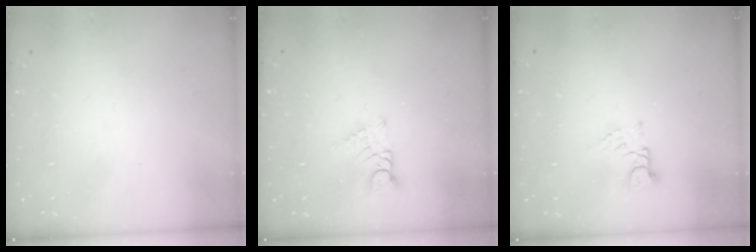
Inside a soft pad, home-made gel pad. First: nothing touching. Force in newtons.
{"total": 2.9, "press": 2.9, "slide": 0.3}
{"total": 3.1, "press": 3.1, "slide": 0.3}